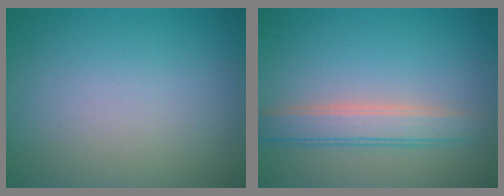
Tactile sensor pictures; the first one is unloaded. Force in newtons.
{"total": 3.5, "press": 3.5, "slide": 0.2}